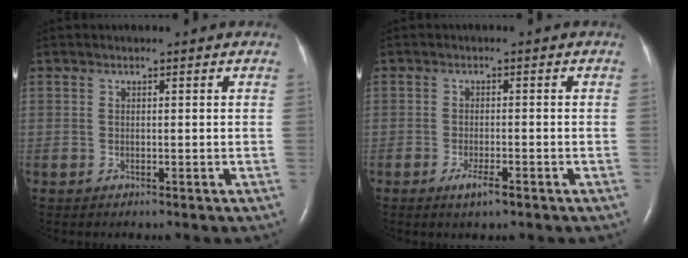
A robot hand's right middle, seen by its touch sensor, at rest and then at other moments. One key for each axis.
{"total": 2.7, "fx": -1.6, "fy": 0.4, "fz": 2.1, "tx": -0.040, "ty": -0.003, "tz": -0.030}